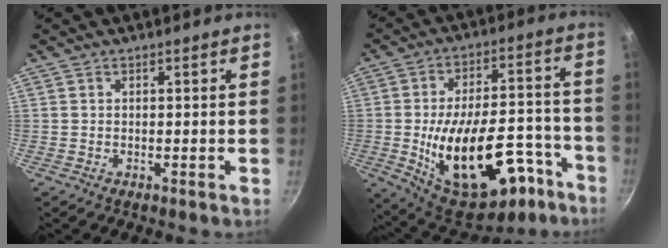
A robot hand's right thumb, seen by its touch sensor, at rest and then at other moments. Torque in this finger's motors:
{"motor_torque": [1.54, 2.69, 1.96, -0.81, 0.52]}